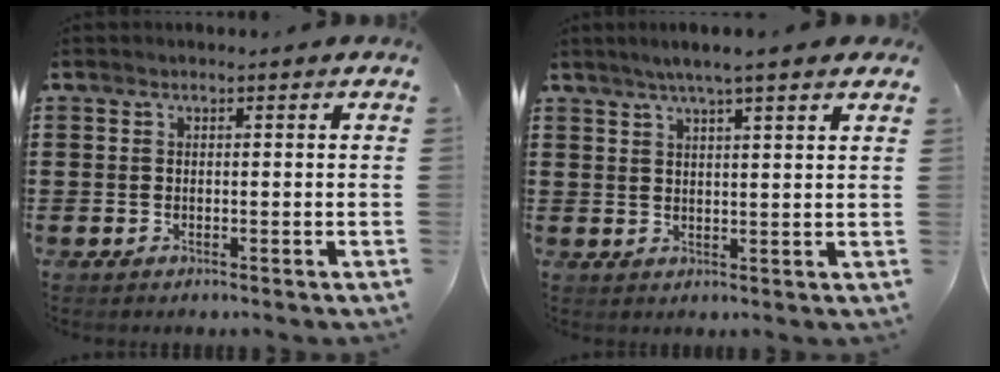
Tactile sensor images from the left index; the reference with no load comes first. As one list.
[{"total": 4.1, "force": [3.2, -0.2, 2.6], "torque": [-0.059, -0.001, 0.055]}]